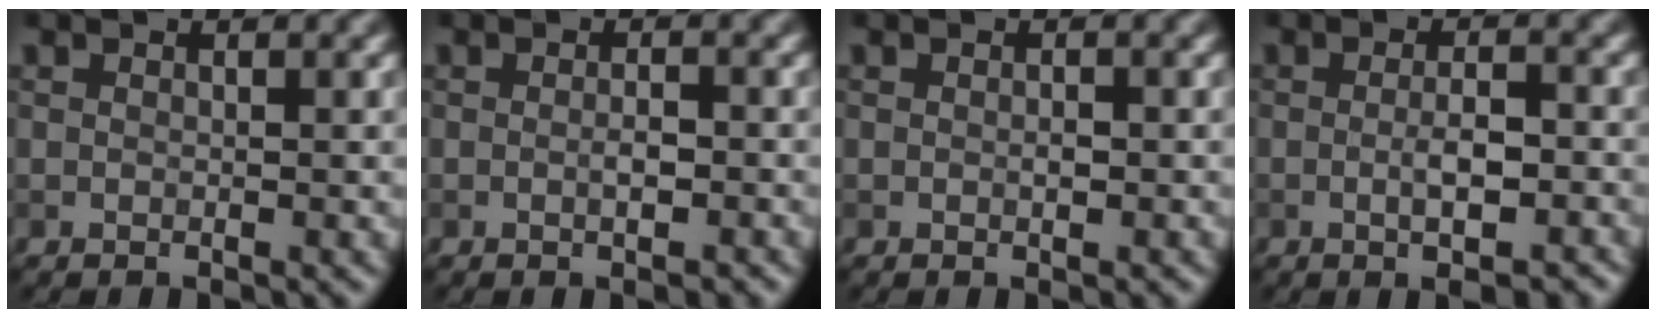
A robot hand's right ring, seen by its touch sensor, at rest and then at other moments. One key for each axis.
{"total": 1.6, "fx": -0.5, "fy": 0.4, "fz": 1.5, "tx": -0.025, "ty": -0.002, "tz": -0.008}
{"total": 0.7, "fx": -0.1, "fy": 0.3, "fz": 0.6, "tx": -0.010, "ty": -0.001, "tz": 0.000}
{"total": 3.7, "fx": -1.0, "fy": 1.0, "fz": 3.4, "tx": -0.057, "ty": -0.005, "tz": -0.011}